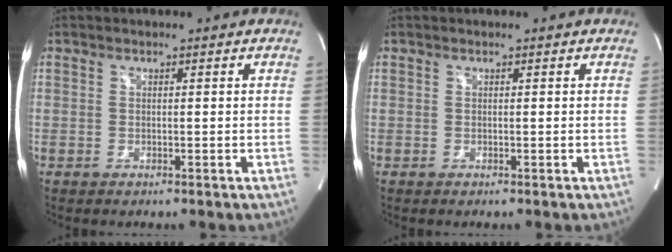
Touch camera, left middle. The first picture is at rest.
{"total": 0.0}